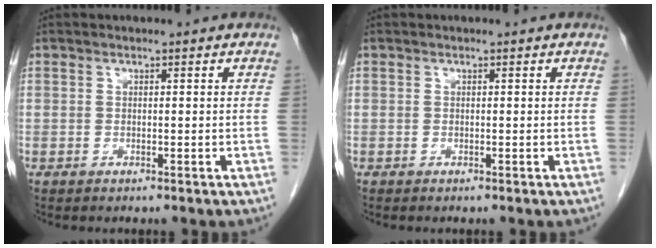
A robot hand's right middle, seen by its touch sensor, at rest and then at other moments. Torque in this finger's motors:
{"motor_torque": [-0.16, -0.24, -0.02, -0.02]}